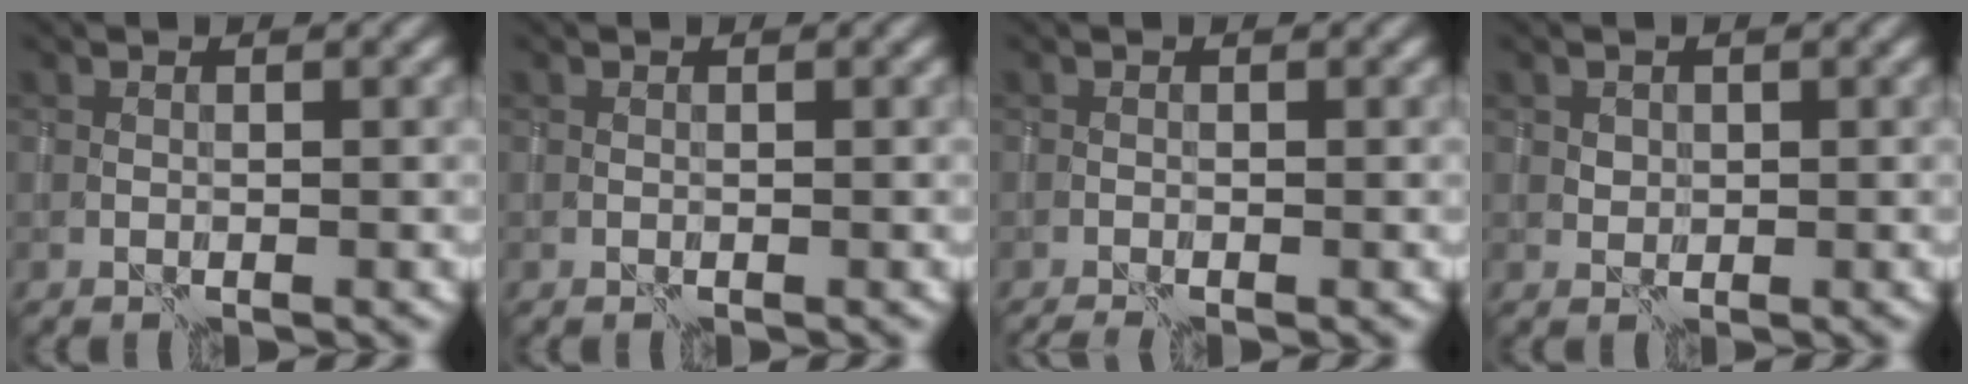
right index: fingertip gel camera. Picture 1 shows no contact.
{"total": 0.0}
{"total": 1.6, "force": [-1.0, 0.4, 1.2], "torque": [-0.018, 0.000, -0.014]}
{"total": 0.9, "force": [0.5, 0.8, -0.3], "torque": [0.007, 0.003, 0.010]}